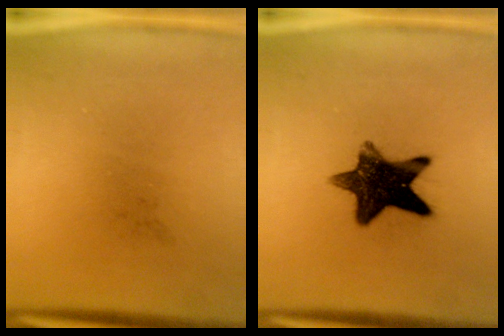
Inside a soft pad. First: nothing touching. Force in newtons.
{"total": 12.3}